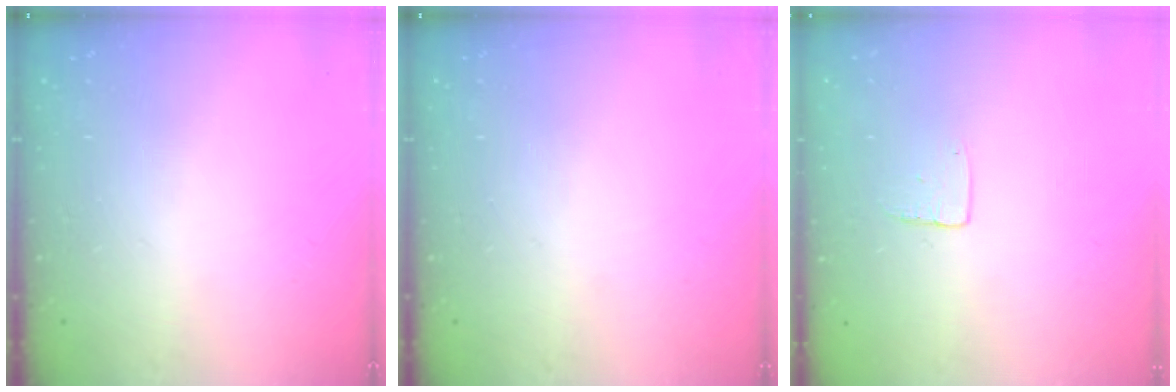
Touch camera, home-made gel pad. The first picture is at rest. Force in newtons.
{"total": 0.0}
{"total": 3.6, "press": 3.6, "slide": 0.3}